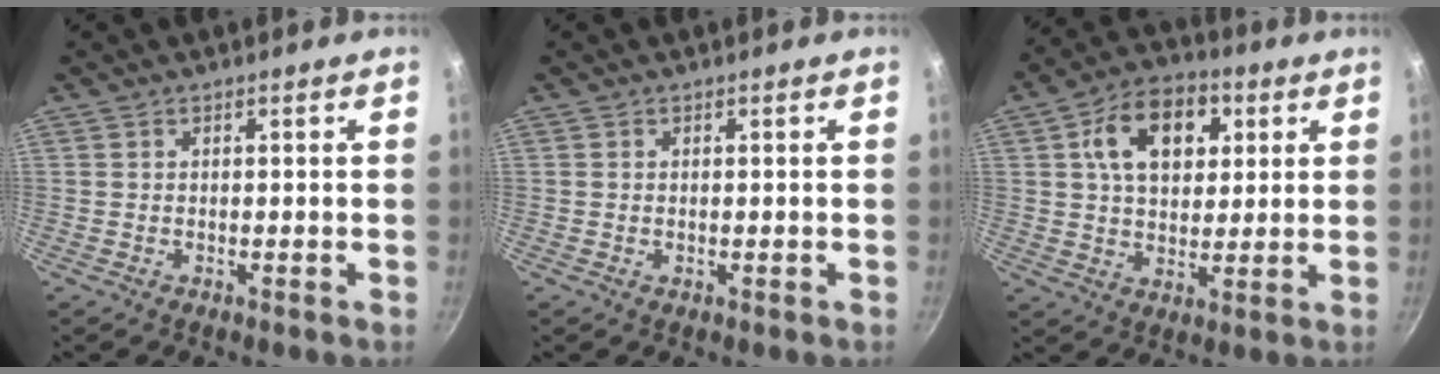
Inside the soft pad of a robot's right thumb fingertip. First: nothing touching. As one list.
[{"total": 0.0}, {"total": 14.1, "force": [4.4, 9.5, 9.4], "torque": [-0.116, 0.002, 0.062]}]